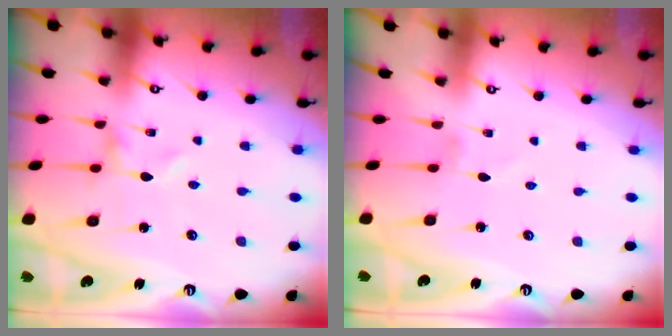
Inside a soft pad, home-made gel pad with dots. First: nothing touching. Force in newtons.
{"total": 1.1, "press": 1.1, "slide": 0.1}